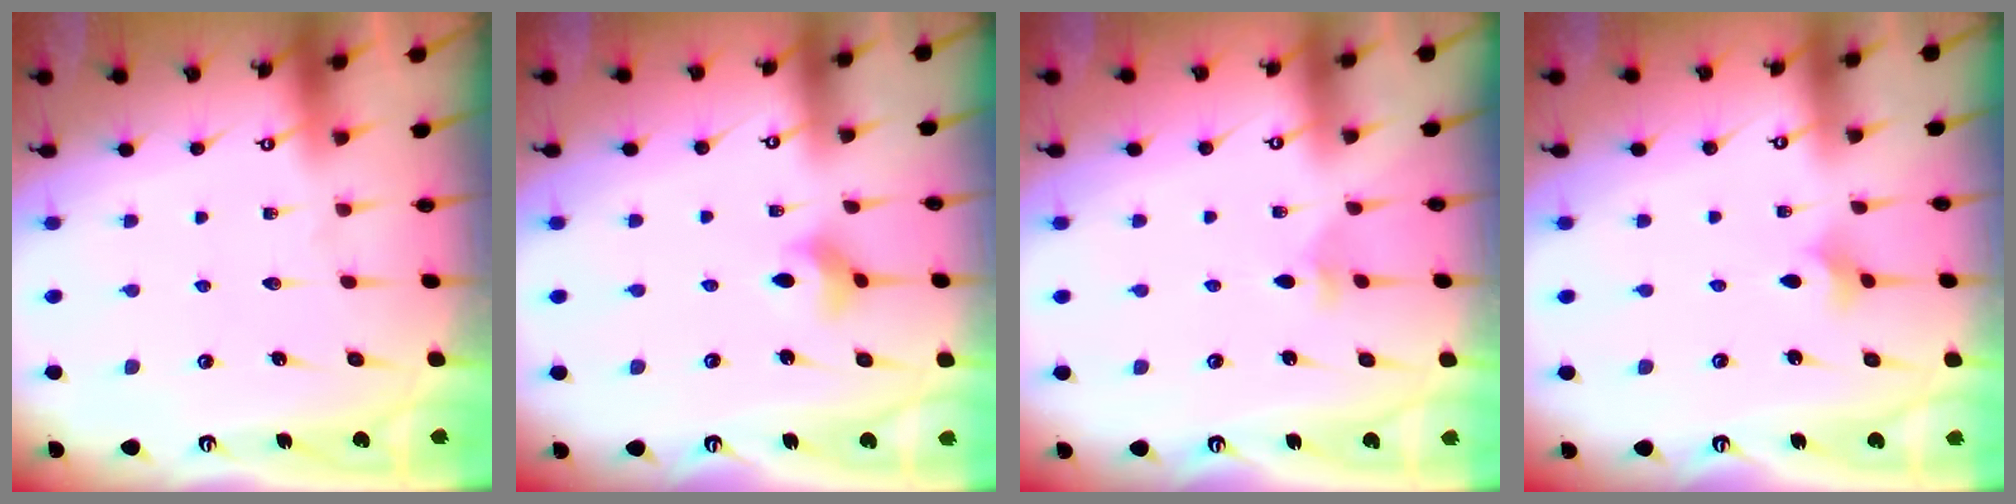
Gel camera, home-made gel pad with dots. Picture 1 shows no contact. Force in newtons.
{"total": 3.4, "press": 3.4, "slide": 0.5}
{"total": 2.8, "press": 2.7, "slide": 0.7}
{"total": 1.9, "press": 1.8, "slide": 0.6}